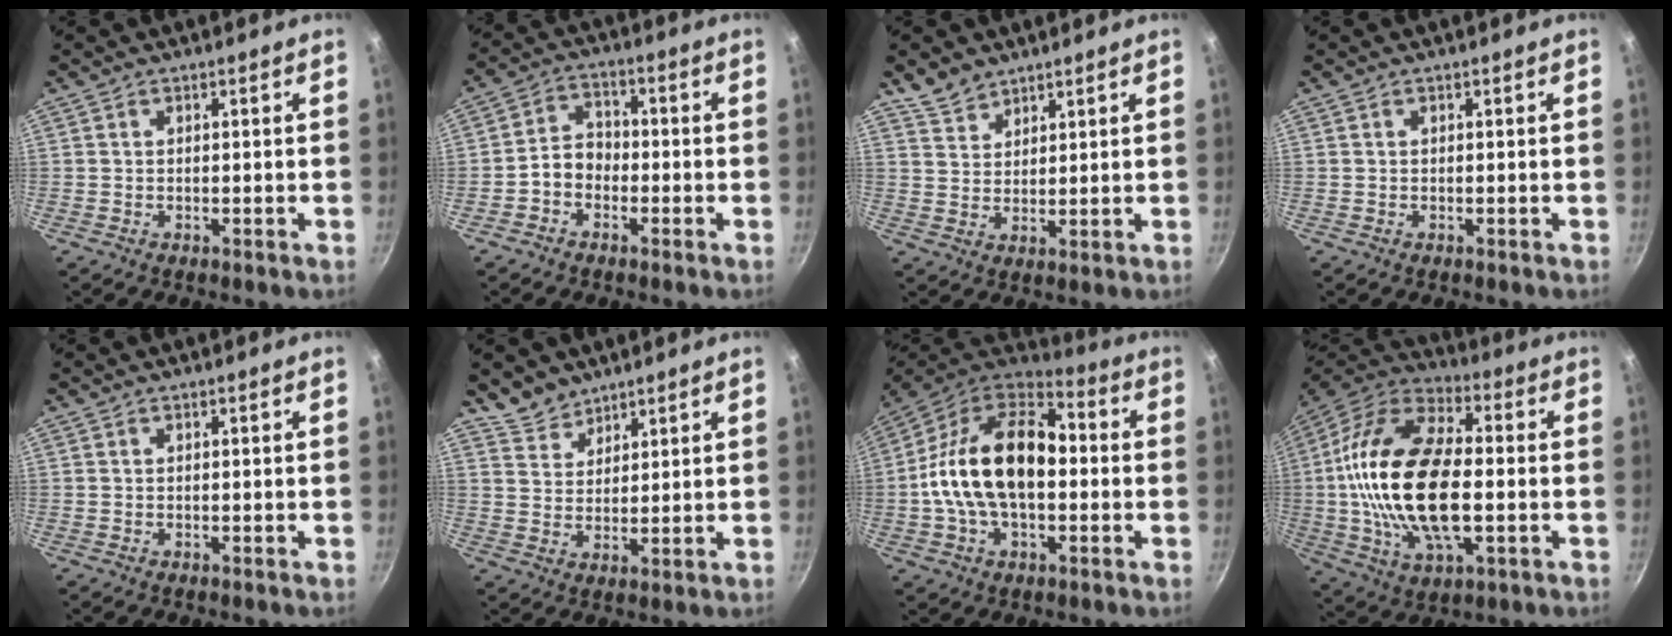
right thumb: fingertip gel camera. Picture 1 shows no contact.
{"total": 5.0, "force": [-2.0, 3.8, 2.6], "torque": [-0.024, 0.031, -0.045]}
{"total": 5.0, "force": [4.1, 2.6, 1.1], "torque": [-0.004, -0.010, 0.083]}
{"total": 0.0}
{"total": 0.0}
{"total": 5.3, "force": [4.6, 2.7, 0.4], "torque": [0.009, -0.019, 0.088]}
{"total": 21.5, "force": [-0.6, 13.1, 17.0], "torque": [-0.282, 0.042, -0.028]}
{"total": 25.3, "force": [-1.0, 12.9, 21.7], "torque": [-0.420, 0.021, -0.025]}